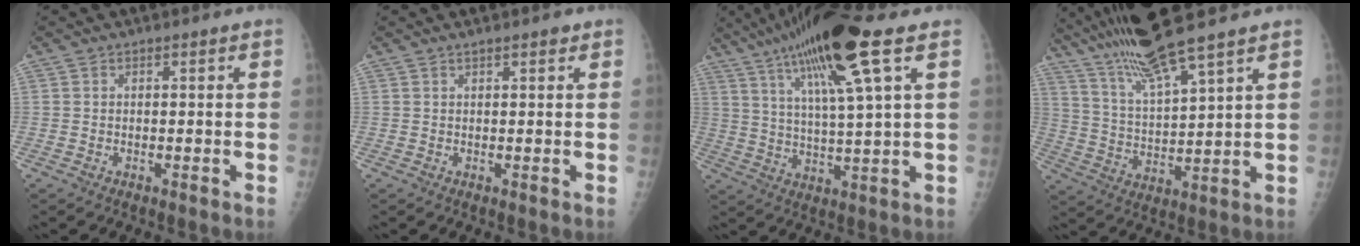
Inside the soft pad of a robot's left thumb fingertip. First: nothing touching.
{"total": 1.3, "force": [0.9, 0.4, 0.9], "torque": [-0.005, 0.001, 0.013]}
{"total": 17.8, "force": [9.2, 1.8, 15.1], "torque": [-0.266, -0.014, 0.162]}
{"total": 13.9, "force": [11.0, 0.2, 8.5], "torque": [-0.153, -0.044, 0.213]}